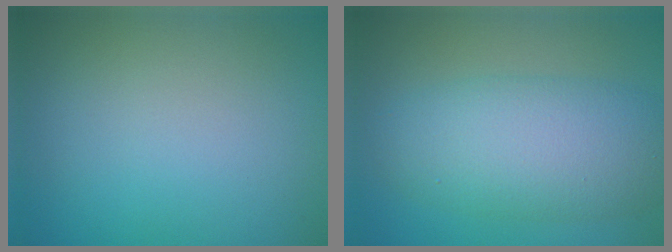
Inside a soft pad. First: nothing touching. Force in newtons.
{"total": 7.4, "press": 7.4, "slide": 0.1}